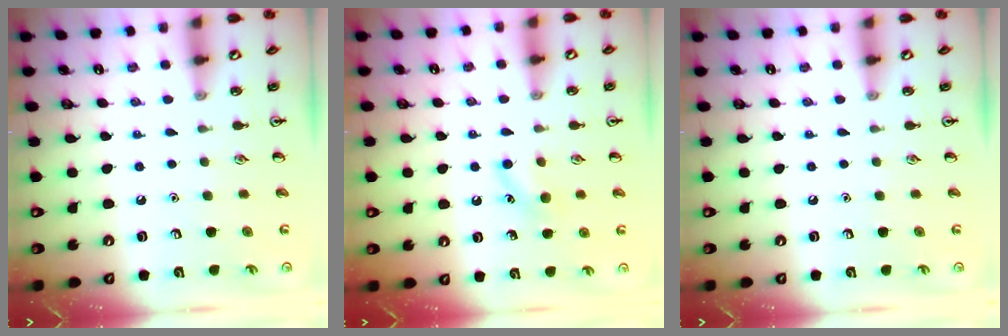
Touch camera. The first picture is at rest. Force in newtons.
{"total": 8.0, "press": 7.8, "slide": 1.8}
{"total": 0.0}